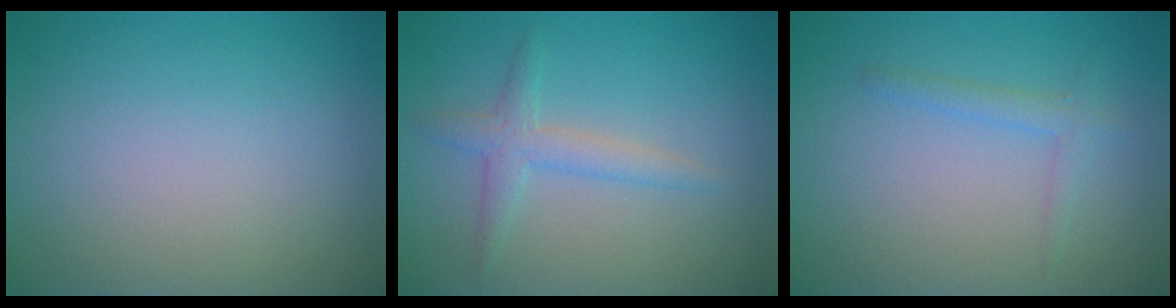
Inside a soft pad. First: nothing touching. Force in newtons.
{"total": 2.3, "press": 2.3, "slide": 0.1}
{"total": 1.5, "press": 1.5, "slide": 0.1}